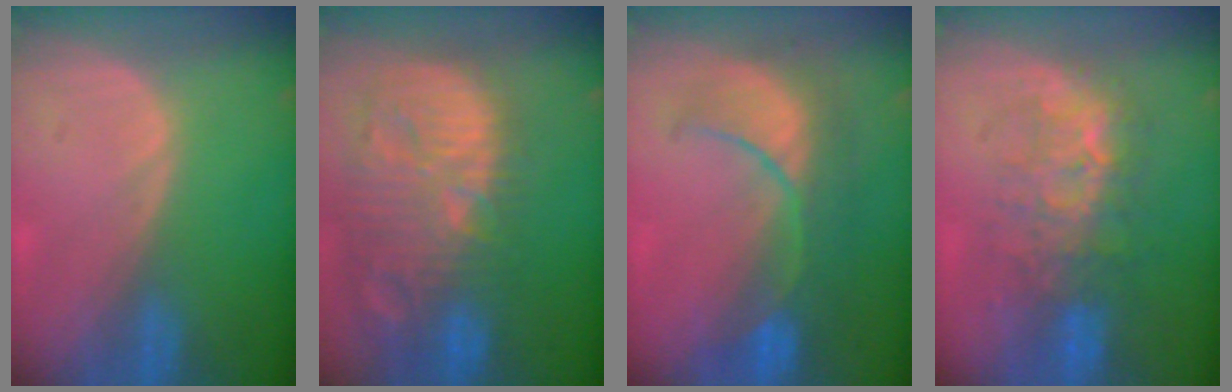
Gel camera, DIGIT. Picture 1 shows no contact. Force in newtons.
{"total": 14.6, "press": 12.6, "slide": 7.3}
{"total": 8.6, "press": 8.5, "slide": 1.4}
{"total": 8.5, "press": 8.0, "slide": 2.9}